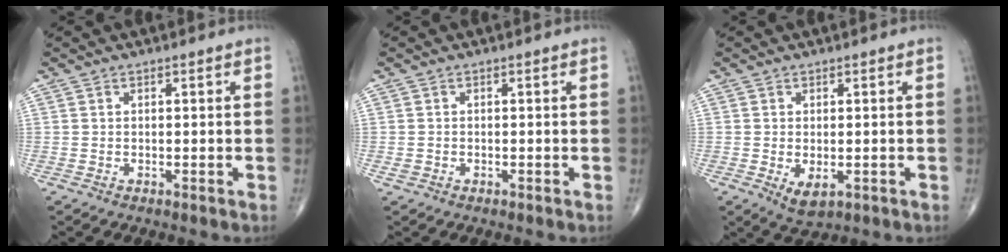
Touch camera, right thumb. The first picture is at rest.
{"total": 0.8, "force": [-0.3, 0.7, 0.3], "torque": [-0.010, 0.002, -0.003]}
{"total": 3.8, "force": [-0.9, 2.0, 3.1], "torque": [-0.047, -0.009, -0.005]}